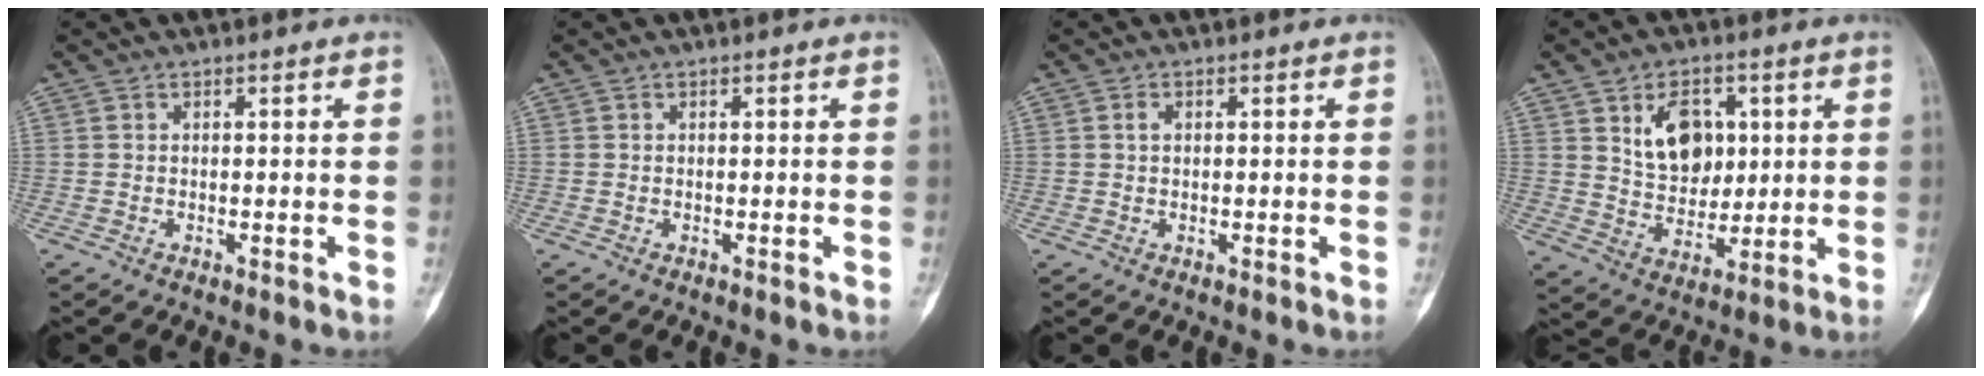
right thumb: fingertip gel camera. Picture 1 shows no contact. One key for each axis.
{"total": 0.0}
{"total": 1.1, "fx": 0.3, "fy": 0.7, "fz": 0.8, "tx": -0.011, "ty": 0.004, "tz": 0.005}
{"total": 11.0, "fx": 3.5, "fy": 7.6, "fz": 7.1, "tx": -0.078, "ty": -0.020, "tz": 0.068}